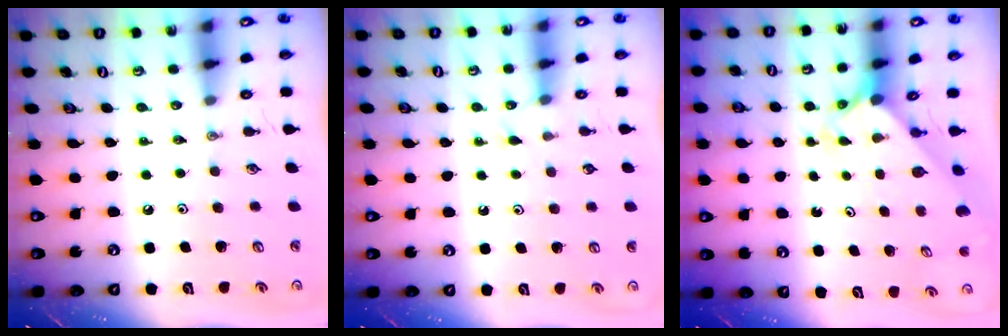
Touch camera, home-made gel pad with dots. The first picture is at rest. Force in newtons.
{"total": 3.6, "press": 3.6, "slide": 0.4}
{"total": 2.5, "press": 2.5, "slide": 0.3}